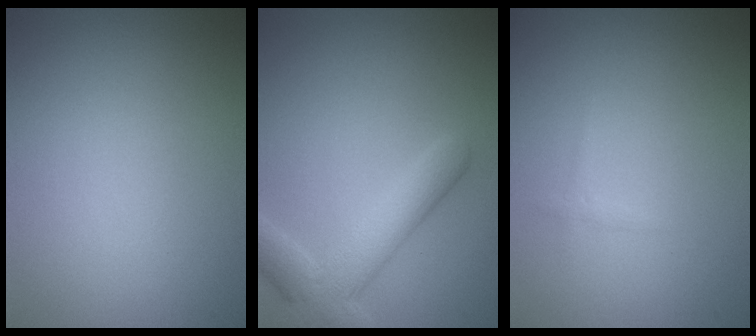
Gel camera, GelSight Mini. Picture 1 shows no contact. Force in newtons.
{"total": 5.0, "press": 4.9, "slide": 0.3}
{"total": 0.5, "press": 0.5, "slide": 0.0}